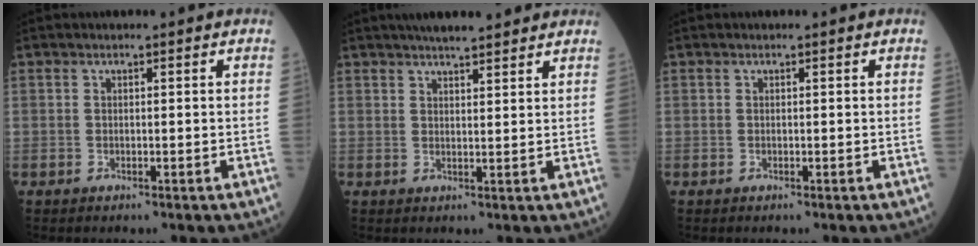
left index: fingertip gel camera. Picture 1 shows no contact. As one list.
[{"total": 7.7, "force": [6.6, 1.0, 3.8], "torque": [-0.055, 0.026, 0.092]}, {"total": 0.0}]